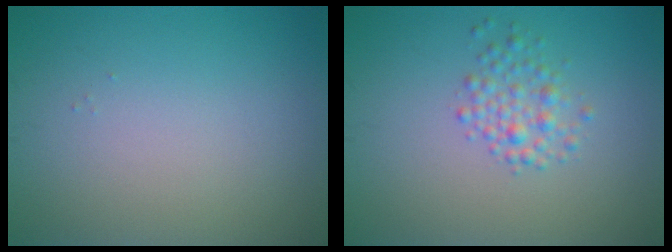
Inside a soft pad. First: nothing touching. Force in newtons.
{"total": 2.2, "press": 2.2, "slide": 0.1}